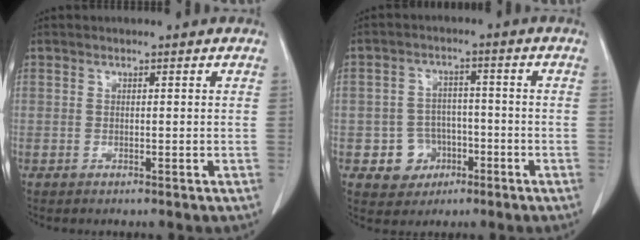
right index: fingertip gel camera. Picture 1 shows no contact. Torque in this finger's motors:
{"motor_torque": [-0.18, 0.03, -0.23, -0.12]}